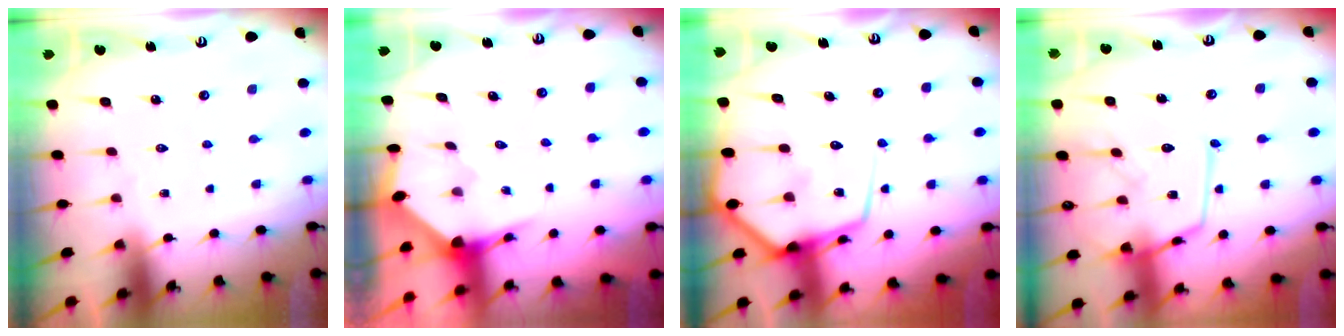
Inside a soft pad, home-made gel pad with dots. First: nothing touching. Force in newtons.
{"total": 3.2, "press": 3.2, "slide": 0.3}
{"total": 12.8, "press": 12.7, "slide": 1.2}
{"total": 15.6, "press": 15.5, "slide": 1.3}